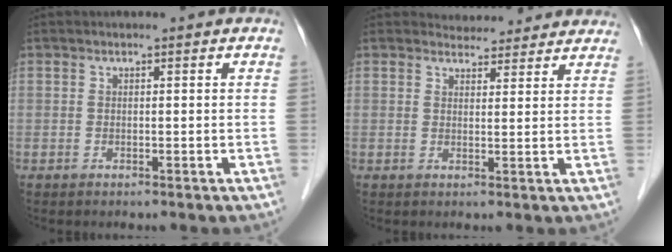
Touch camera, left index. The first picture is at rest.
{"total": 5.6, "force": [5.3, 1.7, 0.4], "torque": [0.002, 0.010, 0.058]}